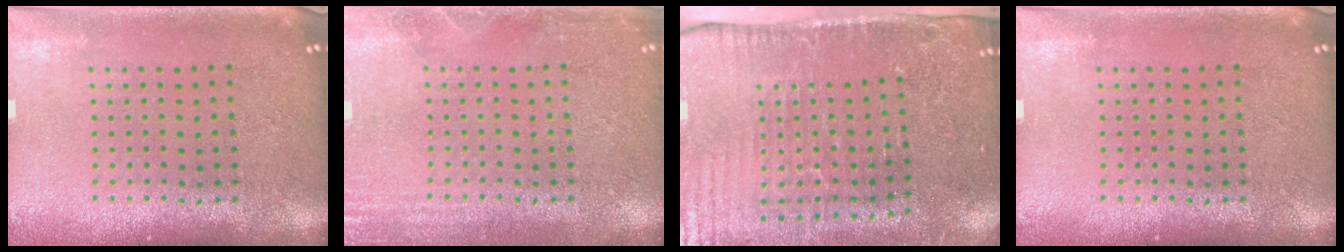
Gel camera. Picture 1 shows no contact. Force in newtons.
{"total": 2.6, "press": 2.5, "slide": 0.4}
{"total": 4.5, "press": 3.9, "slide": 2.4}
{"total": 0.0}